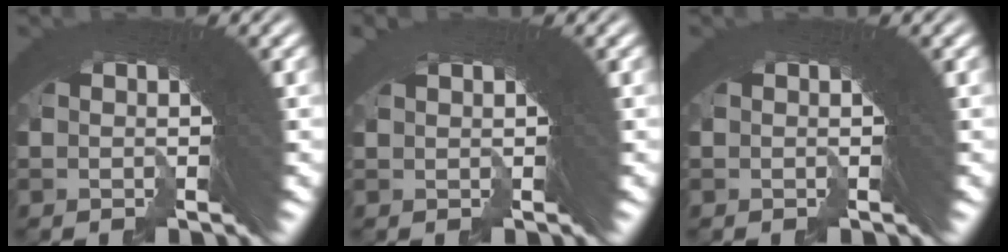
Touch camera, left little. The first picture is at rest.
{"total": 0.0}
{"total": 0.0}